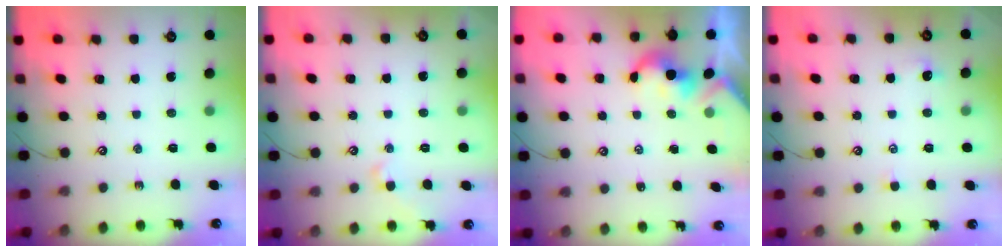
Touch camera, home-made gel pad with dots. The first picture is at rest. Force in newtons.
{"total": 1.1, "press": 1.0, "slide": 0.4}
{"total": 2.2, "press": 2.2, "slide": 0.4}
{"total": 1.0, "press": 1.0, "slide": 0.3}